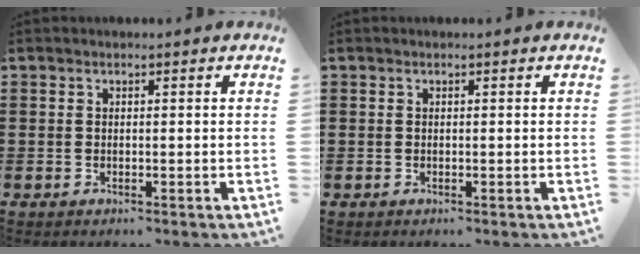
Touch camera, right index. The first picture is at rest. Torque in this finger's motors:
{"motor_torque": [0.08, 0.44, 0.00, 0.00]}